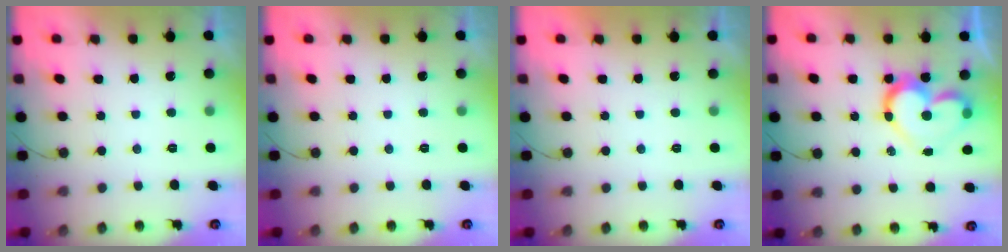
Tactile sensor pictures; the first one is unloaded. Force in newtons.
{"total": 0.0}
{"total": 1.7, "press": 1.7, "slide": 0.1}
{"total": 14.4, "press": 14.4, "slide": 1.2}